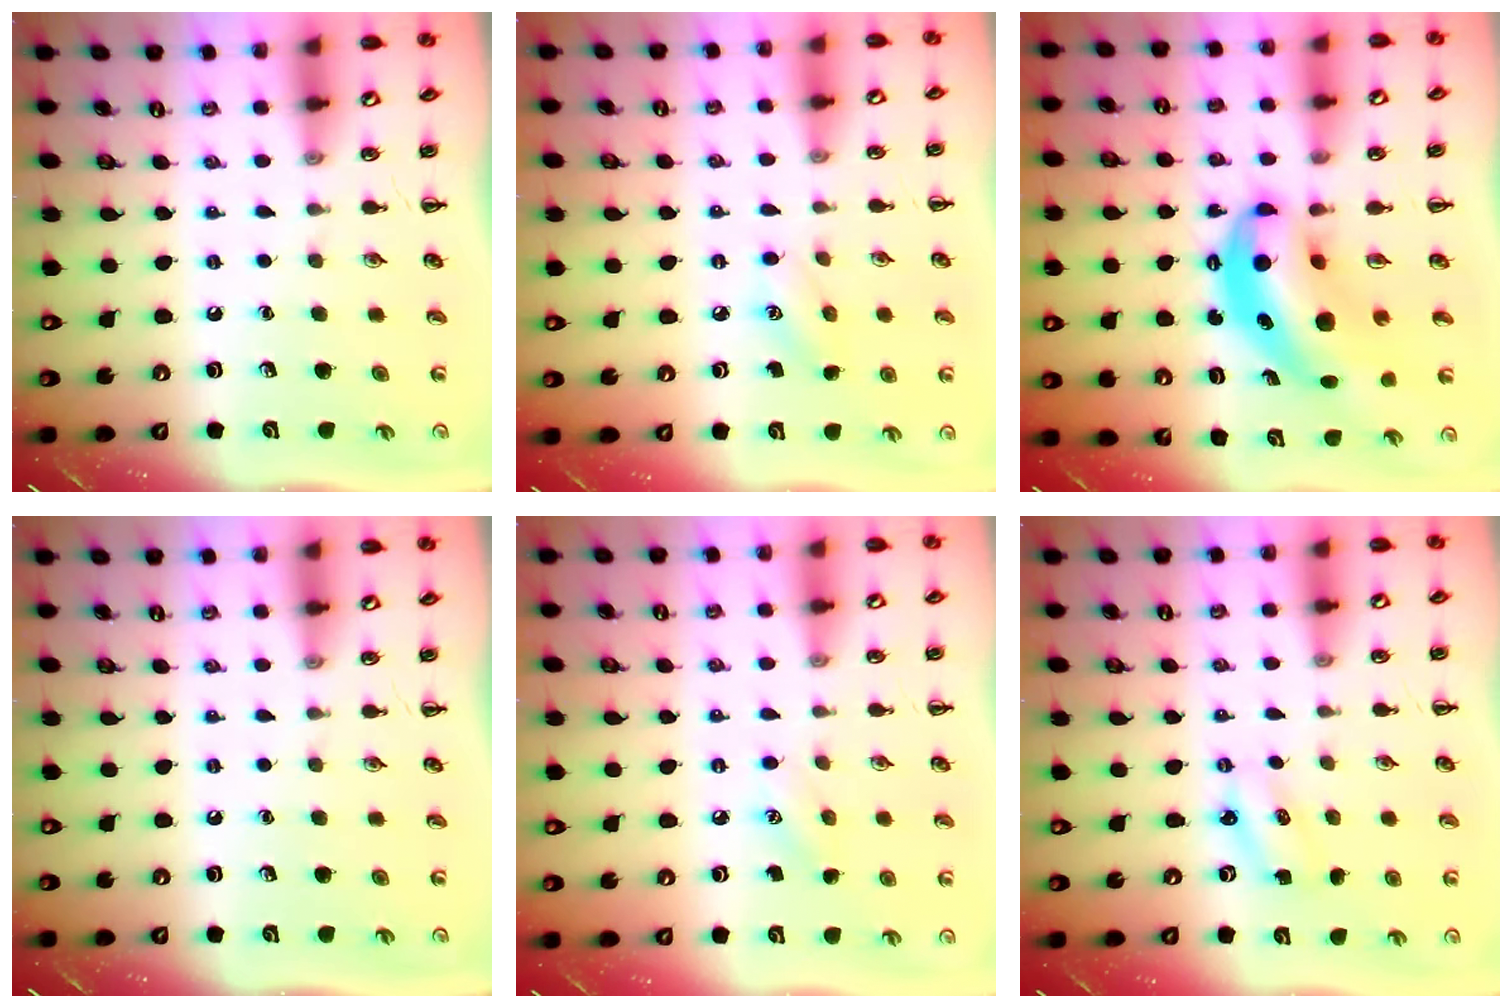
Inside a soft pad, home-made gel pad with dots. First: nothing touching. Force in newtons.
{"total": 6.0, "press": 5.8, "slide": 1.6}
{"total": 10.8, "press": 10.4, "slide": 2.8}
{"total": 0.0}
{"total": 4.8, "press": 4.6, "slide": 1.3}
{"total": 2.0, "press": 1.9, "slide": 0.6}